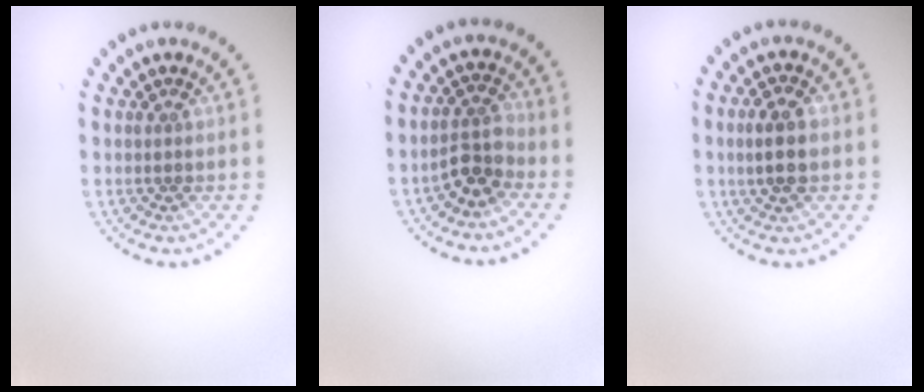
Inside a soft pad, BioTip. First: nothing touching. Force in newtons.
{"total": 2.7, "press": 2.4, "slide": 1.2}
{"total": 3.0, "press": 3.0, "slide": 0.1}